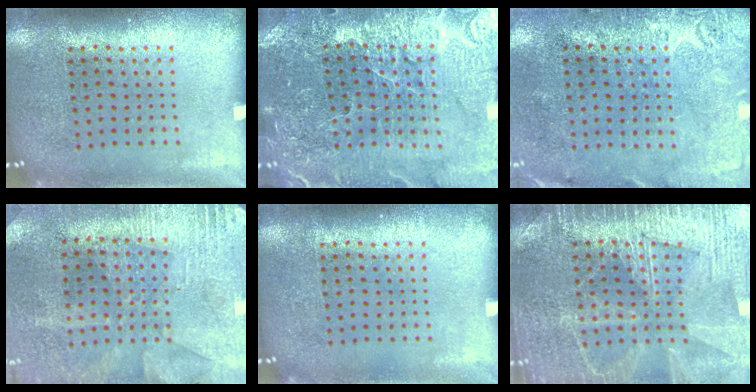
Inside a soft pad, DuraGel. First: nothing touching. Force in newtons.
{"total": 3.7, "press": 3.7, "slide": 0.5}
{"total": 2.8, "press": 2.2, "slide": 1.7}
{"total": 2.8, "press": 2.5, "slide": 1.1}
{"total": 0.0}
{"total": 3.7, "press": 3.7, "slide": 0.5}